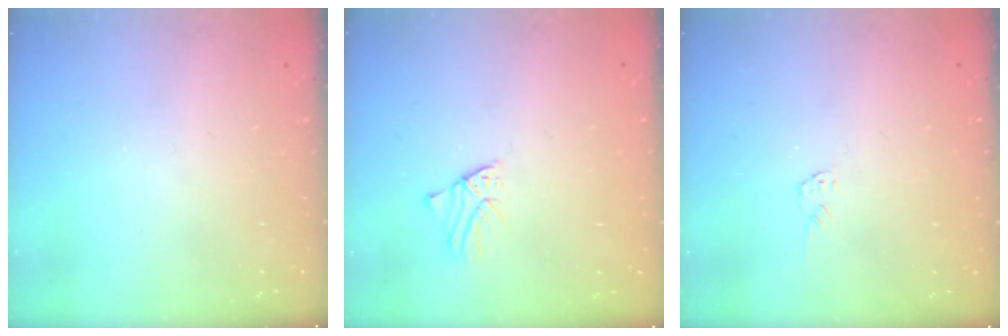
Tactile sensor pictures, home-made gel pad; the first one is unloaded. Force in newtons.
{"total": 1.1, "press": 1.1, "slide": 0.1}
{"total": 3.2, "press": 3.2, "slide": 0.2}